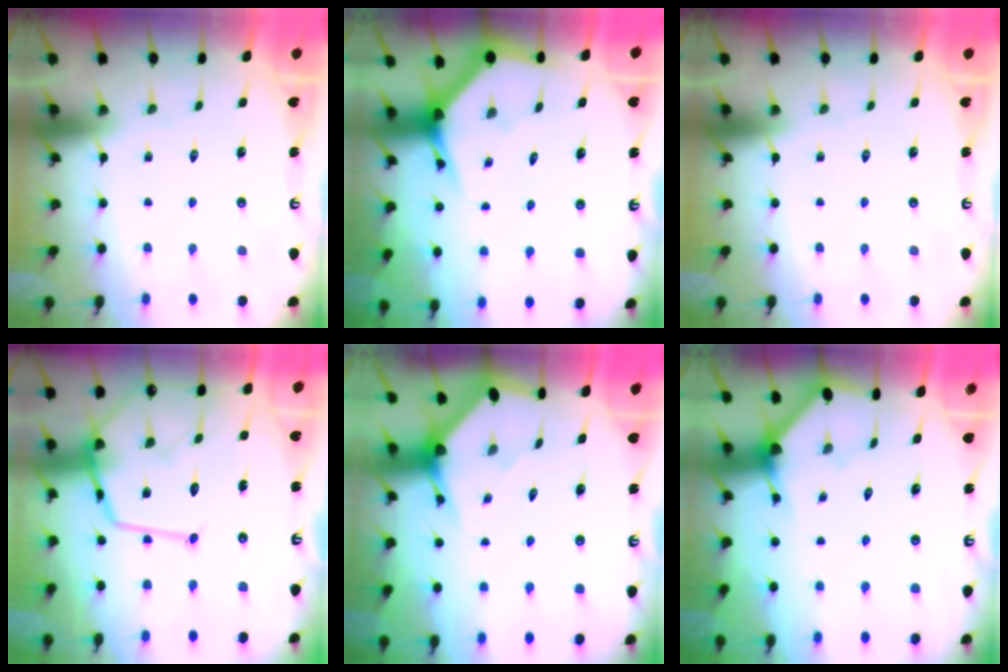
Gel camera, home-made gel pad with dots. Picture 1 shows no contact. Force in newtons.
{"total": 3.8, "press": 3.8, "slide": 0.3}
{"total": 0.0}
{"total": 18.9, "press": 18.8, "slide": 1.6}
{"total": 2.4, "press": 2.4, "slide": 0.2}
{"total": 2.9, "press": 2.8, "slide": 0.4}